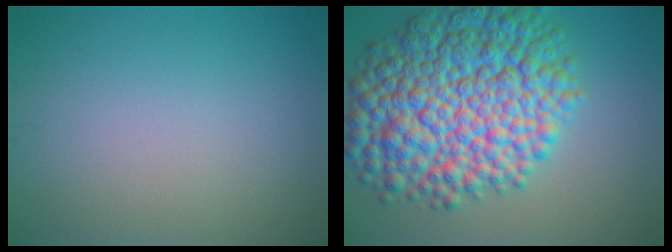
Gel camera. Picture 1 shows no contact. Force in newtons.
{"total": 13.4, "press": 13.4, "slide": 0.2}